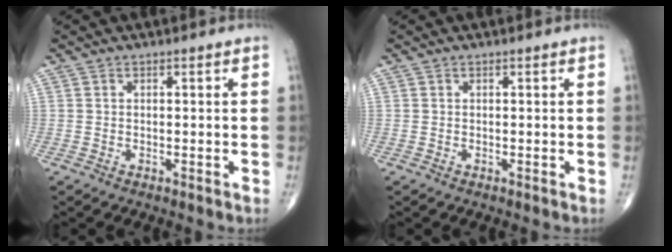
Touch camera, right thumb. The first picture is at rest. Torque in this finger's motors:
{"motor_torque": [0.05, 0.05, -0.02, 0.02, 0.00]}